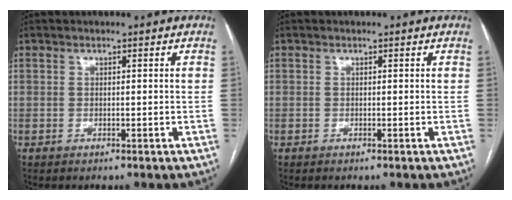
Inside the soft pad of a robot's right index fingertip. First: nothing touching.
{"total": 0.0}